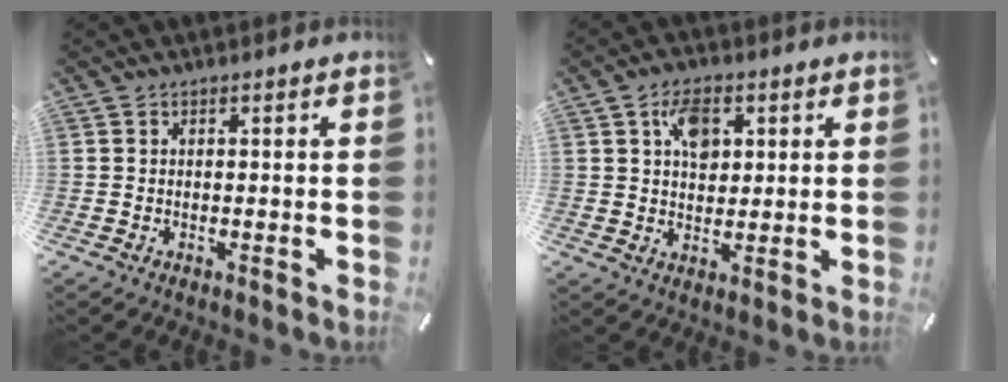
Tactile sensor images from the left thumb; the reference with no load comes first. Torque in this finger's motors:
{"motor_torque": [1.22, 1.18, 0.77, -0.71, 0.31]}